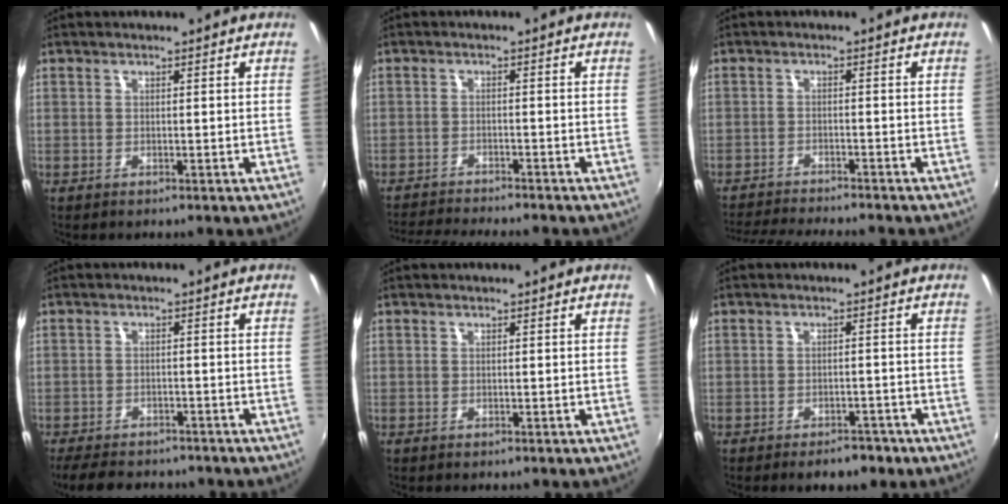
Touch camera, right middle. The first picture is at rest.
{"total": 8.6, "force": [-8.0, 0.1, 3.1], "torque": [-0.077, -0.017, -0.127]}
{"total": 9.9, "force": [-9.1, 0.3, 3.7], "torque": [-0.091, -0.017, -0.145]}
{"total": 9.1, "force": [-7.7, 3.4, 3.6], "torque": [-0.087, -0.012, -0.118]}
{"total": 0.0}
{"total": 5.0, "force": [-3.8, 2.3, 2.3], "torque": [-0.045, 0.002, -0.041]}